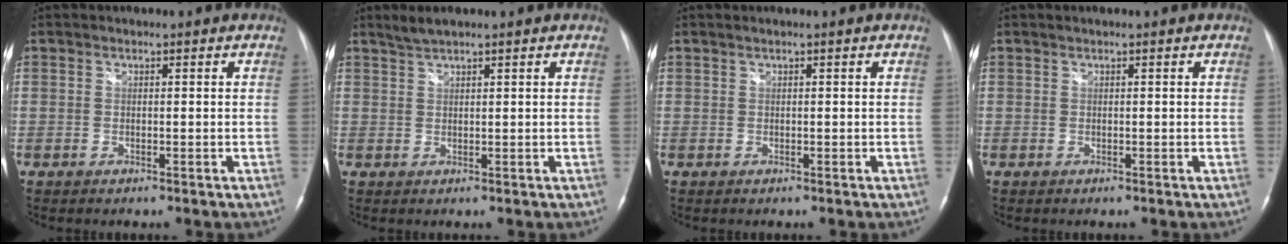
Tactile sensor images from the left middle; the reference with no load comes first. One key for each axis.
{"total": 2.1, "fx": 1.9, "fy": 0.1, "fz": 0.9, "tx": -0.024, "ty": 0.006, "tz": 0.039}
{"total": 0.6, "fx": 0.4, "fy": -0.1, "fz": 0.4, "tx": -0.015, "ty": 0.009, "tz": 0.011}
{"total": 0.0}